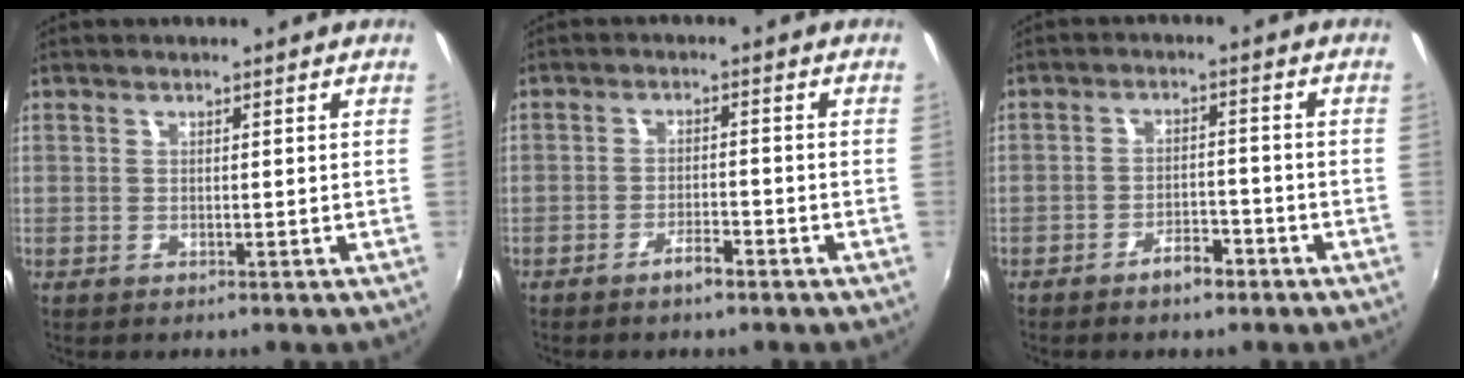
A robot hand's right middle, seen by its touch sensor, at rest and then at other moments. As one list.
[{"total": 2.9, "force": [-2.3, 0.6, 1.8], "torque": [-0.043, 0.001, -0.039]}, {"total": 4.2, "force": [-3.1, 1.6, 2.2], "torque": [-0.049, 0.002, -0.045]}]